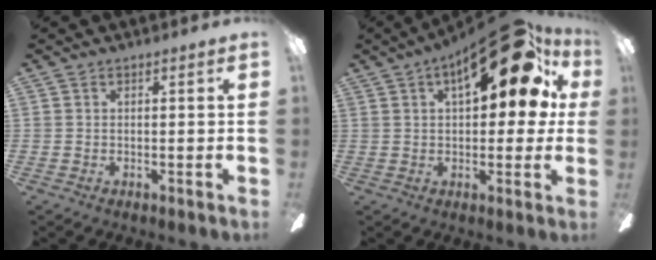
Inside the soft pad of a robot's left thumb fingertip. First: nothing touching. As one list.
[{"total": 20.6, "force": [9.4, 8.3, 16.4], "torque": [-0.226, -0.035, 0.144]}]